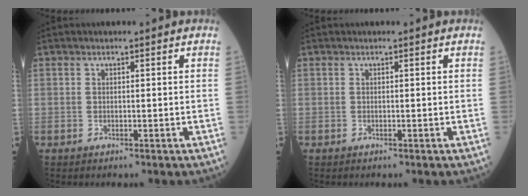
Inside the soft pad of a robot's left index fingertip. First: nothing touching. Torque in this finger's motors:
{"motor_torque": [-0.11, 0.11, 0.00, 0.00]}